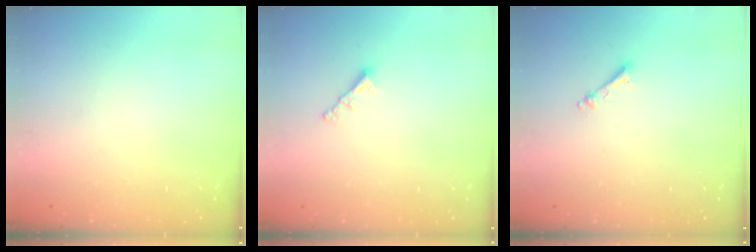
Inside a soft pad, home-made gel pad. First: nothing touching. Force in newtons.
{"total": 2.3, "press": 2.3, "slide": 0.1}
{"total": 2.5, "press": 2.5, "slide": 0.3}